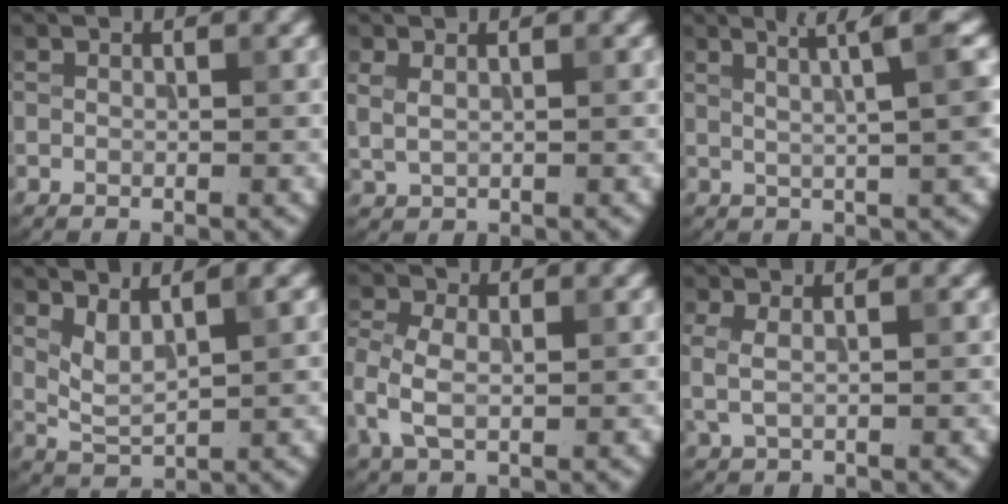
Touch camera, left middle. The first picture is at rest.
{"total": 1.4, "force": [0.6, 0.6, 1.2], "torque": [-0.029, 0.000, 0.017]}
{"total": 5.1, "force": [2.1, 1.0, 4.6], "torque": [-0.052, 0.019, 0.028]}
{"total": 2.8, "force": [1.4, 0.5, 2.4], "torque": [-0.058, -0.007, 0.034]}
{"total": 4.0, "force": [-0.8, 2.5, 3.0], "torque": [-0.086, -0.003, -0.018]}
{"total": 1.5, "force": [0.3, 0.5, 1.4], "torque": [-0.035, 0.001, 0.006]}